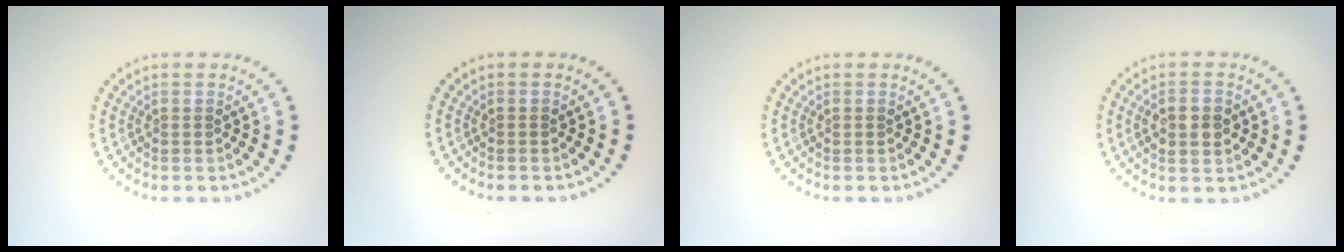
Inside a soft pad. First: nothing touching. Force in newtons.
{"total": 0.0}
{"total": 0.0}
{"total": 3.4, "press": 3.4, "slide": 0.4}